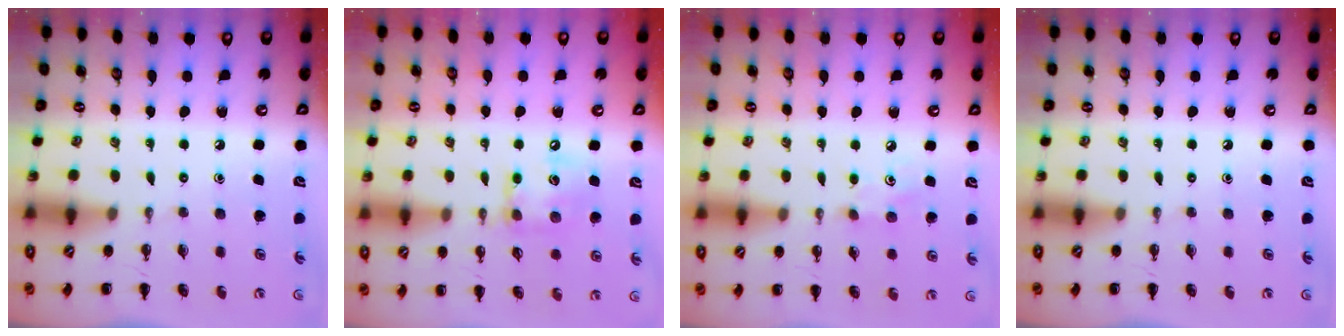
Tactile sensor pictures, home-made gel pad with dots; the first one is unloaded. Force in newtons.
{"total": 11.6, "press": 11.4, "slide": 1.8}
{"total": 4.1, "press": 3.9, "slide": 1.2}
{"total": 0.0}